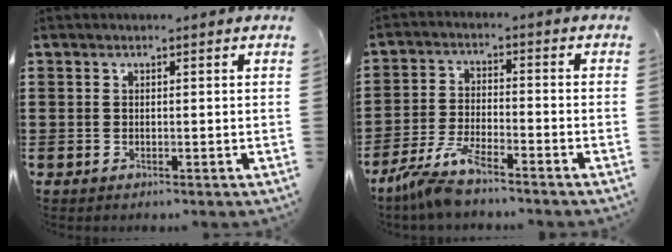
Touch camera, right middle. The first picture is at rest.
{"total": 6.4, "force": [-5.4, 0.7, 3.5], "torque": [-0.089, -0.014, -0.108]}